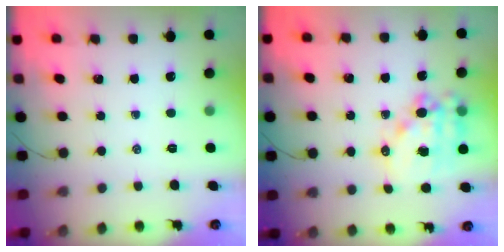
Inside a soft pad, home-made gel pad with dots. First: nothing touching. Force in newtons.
{"total": 15.1, "press": 14.7, "slide": 3.6}